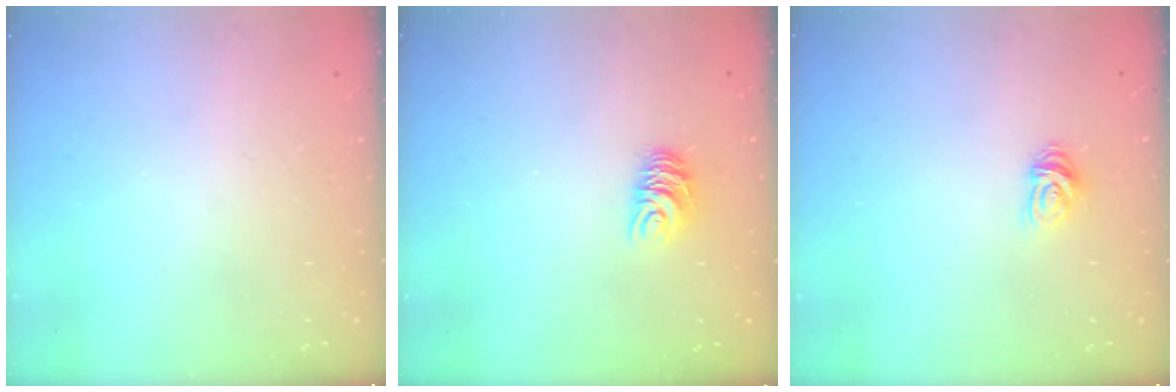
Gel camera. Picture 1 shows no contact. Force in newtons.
{"total": 7.3, "press": 7.3, "slide": 0.4}
{"total": 5.6, "press": 5.6, "slide": 0.7}